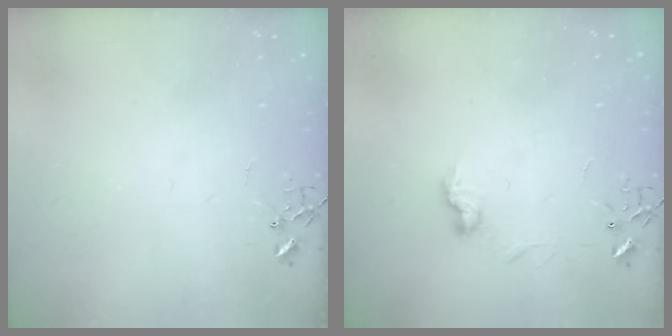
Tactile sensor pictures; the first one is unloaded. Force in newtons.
{"total": 6.7, "press": 6.7, "slide": 0.3}